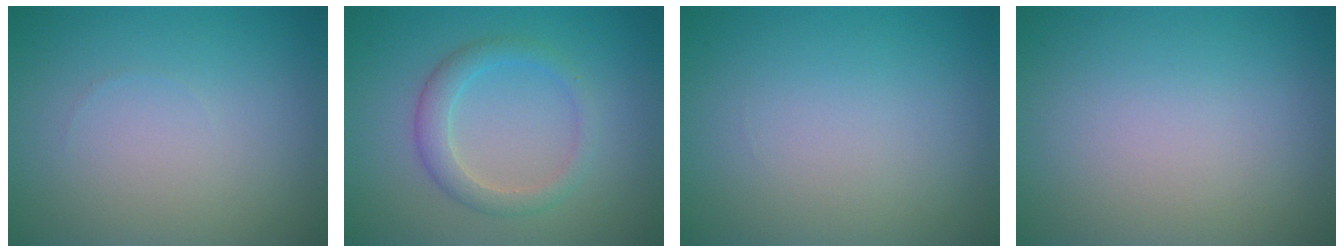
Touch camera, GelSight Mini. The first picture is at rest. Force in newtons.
{"total": 2.7, "press": 2.7, "slide": 0.2}
{"total": 0.0}
{"total": 0.0}